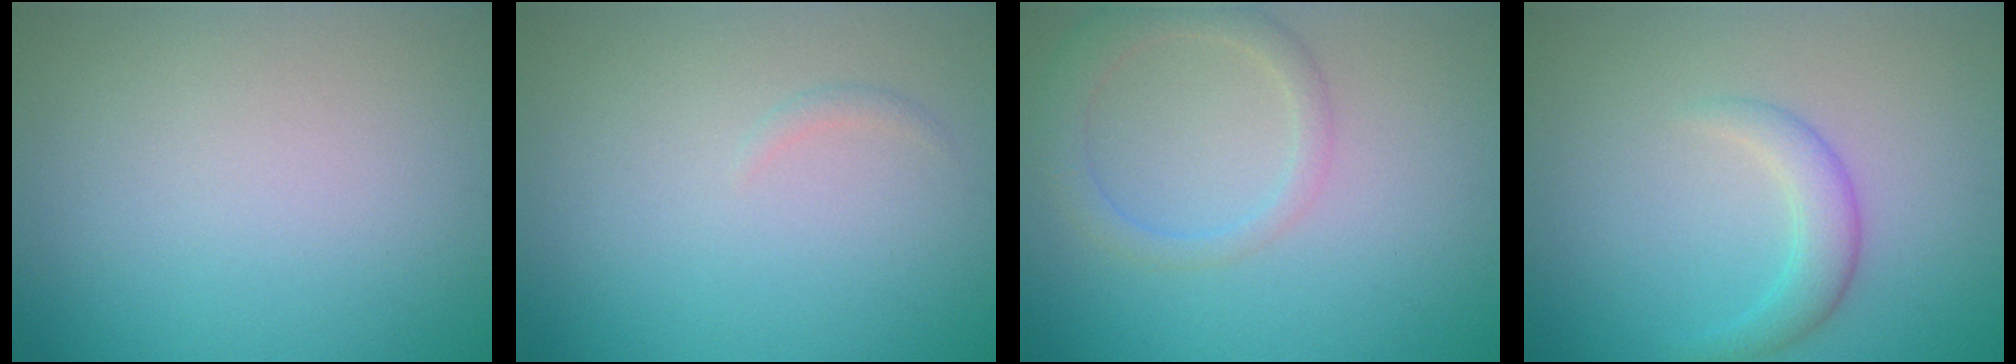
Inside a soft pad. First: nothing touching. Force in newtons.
{"total": 0.5, "press": 0.5, "slide": 0.0}
{"total": 2.7, "press": 2.7, "slide": 0.1}
{"total": 2.5, "press": 2.5, "slide": 0.1}